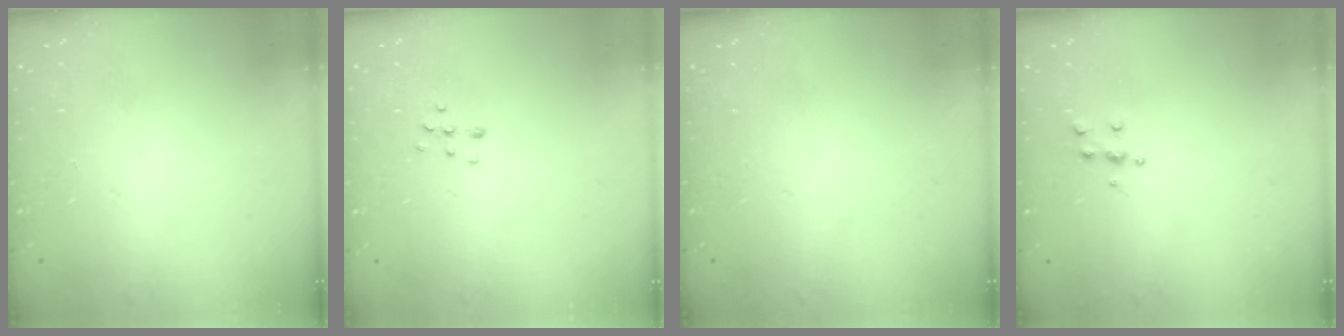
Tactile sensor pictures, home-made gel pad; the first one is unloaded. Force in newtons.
{"total": 5.8, "press": 5.8, "slide": 0.3}
{"total": 0.0}
{"total": 4.8, "press": 4.7, "slide": 0.6}